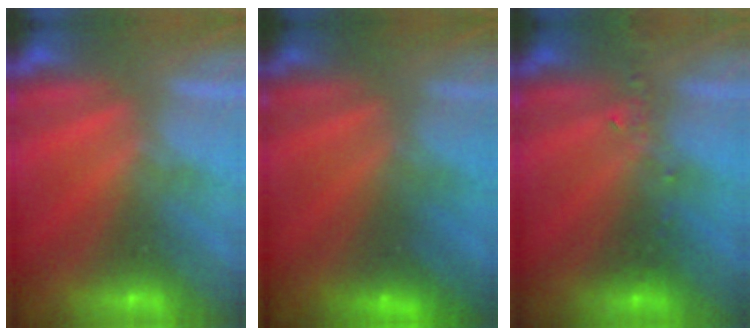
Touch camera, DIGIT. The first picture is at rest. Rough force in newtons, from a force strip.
{"total": 1.5}
{"total": 2.4}